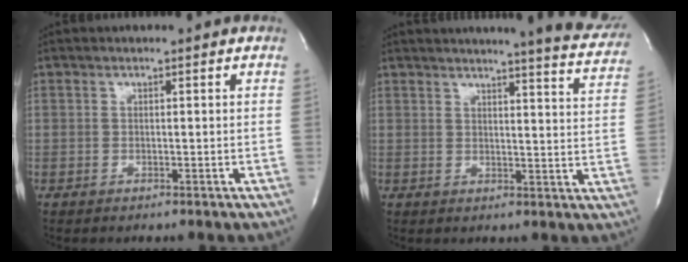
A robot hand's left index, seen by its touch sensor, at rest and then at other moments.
{"total": 13.7, "force": [12.9, 0.4, 4.9], "torque": [-0.054, -0.071, 0.126]}